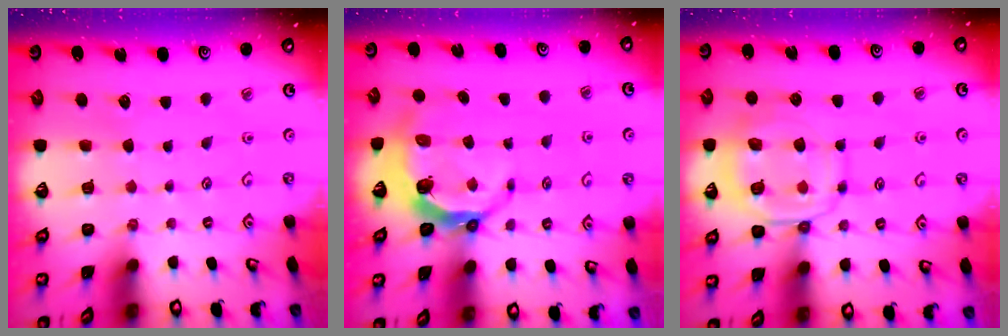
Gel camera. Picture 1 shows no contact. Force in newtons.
{"total": 4.9, "press": 3.8, "slide": 3.1}
{"total": 10.2, "press": 10.1, "slide": 1.3}